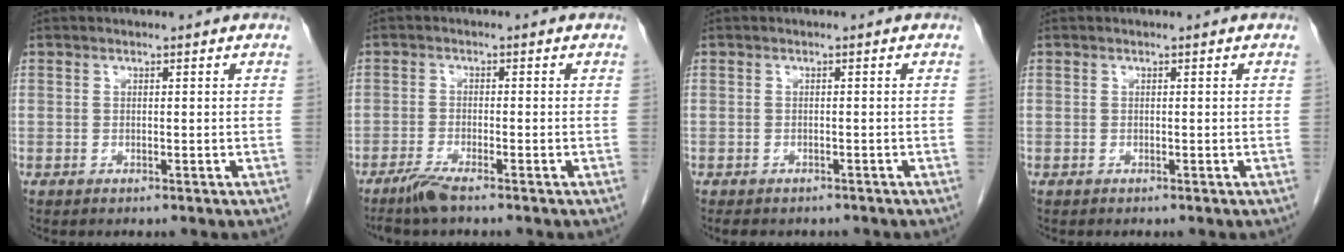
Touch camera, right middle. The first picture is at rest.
{"total": 3.1, "force": [-2.5, -0.1, 1.9], "torque": [-0.047, -0.007, -0.053]}
{"total": 5.1, "force": [-4.4, 2.1, 1.7], "torque": [-0.024, -0.005, -0.052]}
{"total": 0.0}